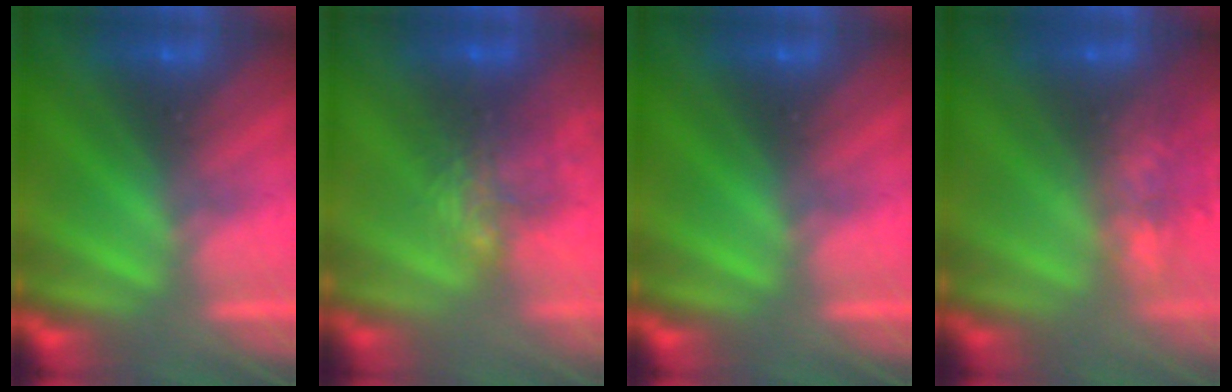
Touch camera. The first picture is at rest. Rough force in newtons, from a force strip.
{"total": 10.3}
{"total": 0.0}
{"total": 10.0}